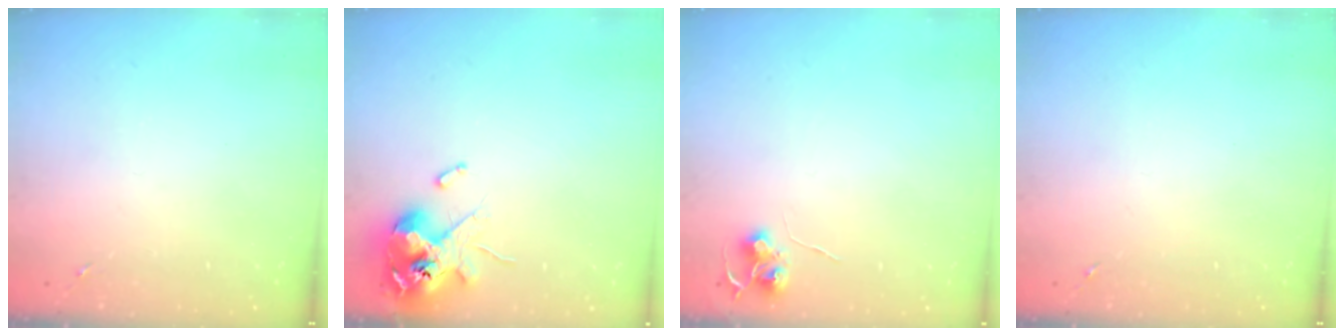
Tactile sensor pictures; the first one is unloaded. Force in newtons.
{"total": 12.4, "press": 12.2, "slide": 2.2}
{"total": 6.4, "press": 6.3, "slide": 0.6}
{"total": 0.0}